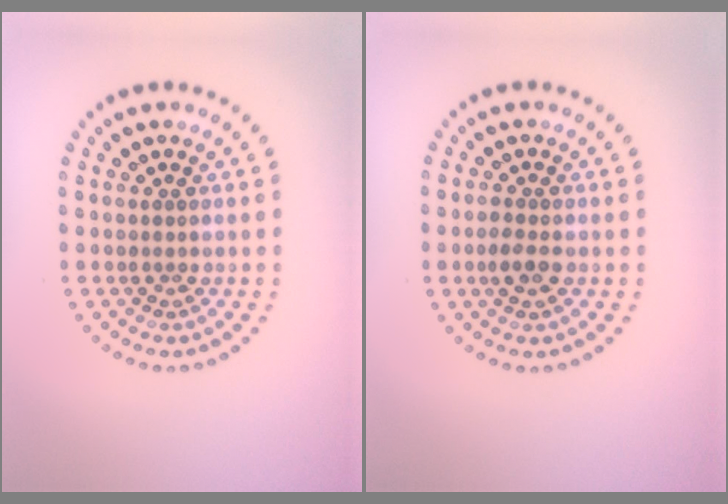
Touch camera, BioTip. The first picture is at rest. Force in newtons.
{"total": 1.7, "press": 1.7, "slide": 0.1}